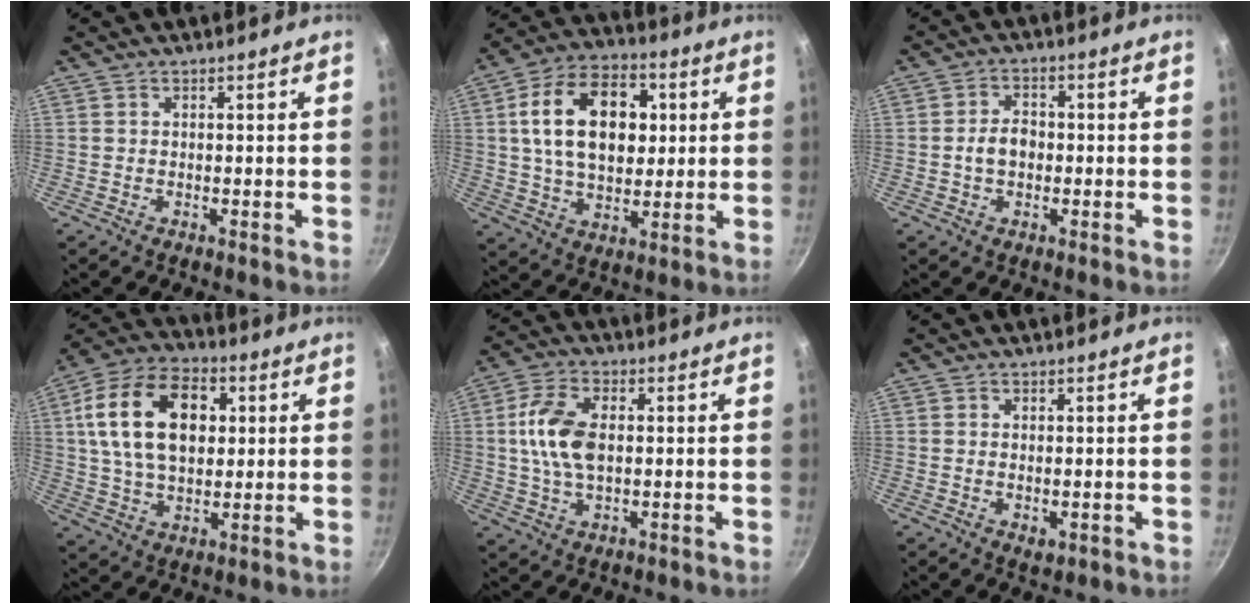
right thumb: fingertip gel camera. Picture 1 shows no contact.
{"total": 18.7, "force": [3.6, 12.2, 13.6], "torque": [-0.198, 0.010, 0.052]}
{"total": 4.5, "force": [-0.6, 3.2, 3.1], "torque": [-0.040, 0.016, -0.013]}
{"total": 19.1, "force": [4.0, 12.4, 14.0], "torque": [-0.227, 0.011, 0.061]}
{"total": 10.7, "force": [1.0, 6.3, 8.6], "torque": [-0.159, 0.014, 0.014]}
{"total": 1.9, "force": [-0.2, 1.1, 1.5], "torque": [-0.023, -0.007, -0.001]}